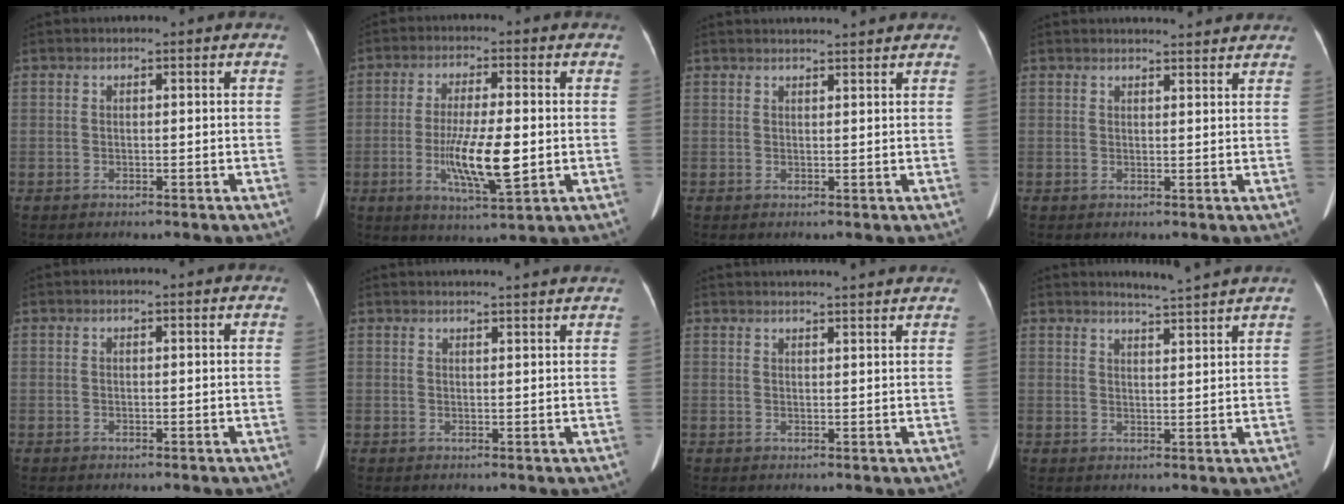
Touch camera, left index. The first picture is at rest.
{"total": 9.7, "force": [-1.6, 1.6, 9.4], "torque": [-0.176, -0.016, -0.026]}
{"total": 4.9, "force": [4.8, -0.2, 1.2], "torque": [-0.019, 0.019, 0.055]}
{"total": 5.8, "force": [5.6, 0.7, 1.6], "torque": [-0.022, 0.013, 0.056]}
{"total": 0.7, "force": [0.7, 0.0, 0.2], "torque": [-0.012, 0.004, 0.006]}
{"total": 9.2, "force": [8.8, -0.4, 2.8], "torque": [-0.039, 0.018, 0.092]}
{"total": 10.5, "force": [10.0, -0.4, 3.2], "torque": [-0.047, 0.015, 0.113]}
{"total": 4.9, "force": [4.6, -1.4, 0.9], "torque": [-0.024, -0.008, 0.063]}